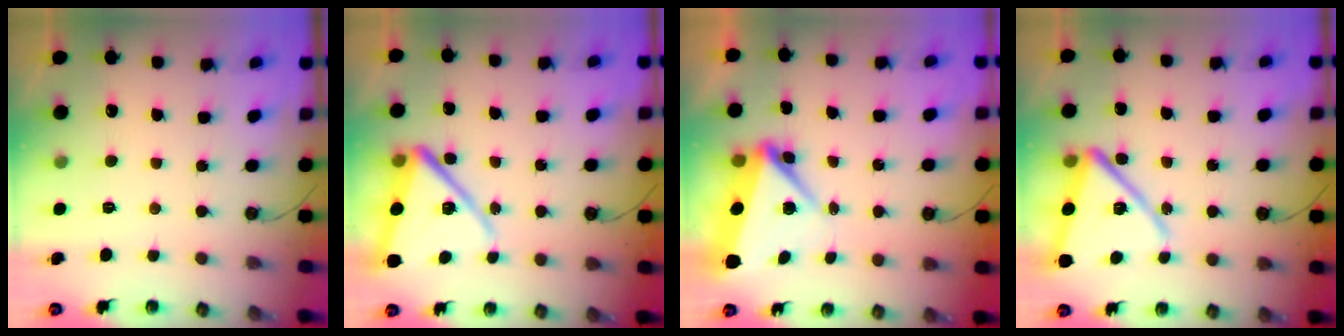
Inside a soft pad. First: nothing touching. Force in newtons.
{"total": 14.8, "press": 14.7, "slide": 1.9}
{"total": 7.0, "press": 6.8, "slide": 1.8}
{"total": 15.6, "press": 15.5, "slide": 1.3}